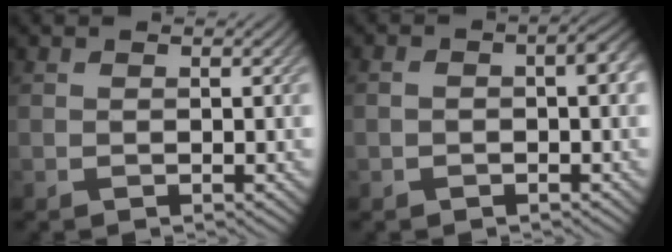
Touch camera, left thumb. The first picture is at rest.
{"total": 2.9, "force": [-0.3, 1.5, 2.5], "torque": [-0.043, 0.004, -0.007]}